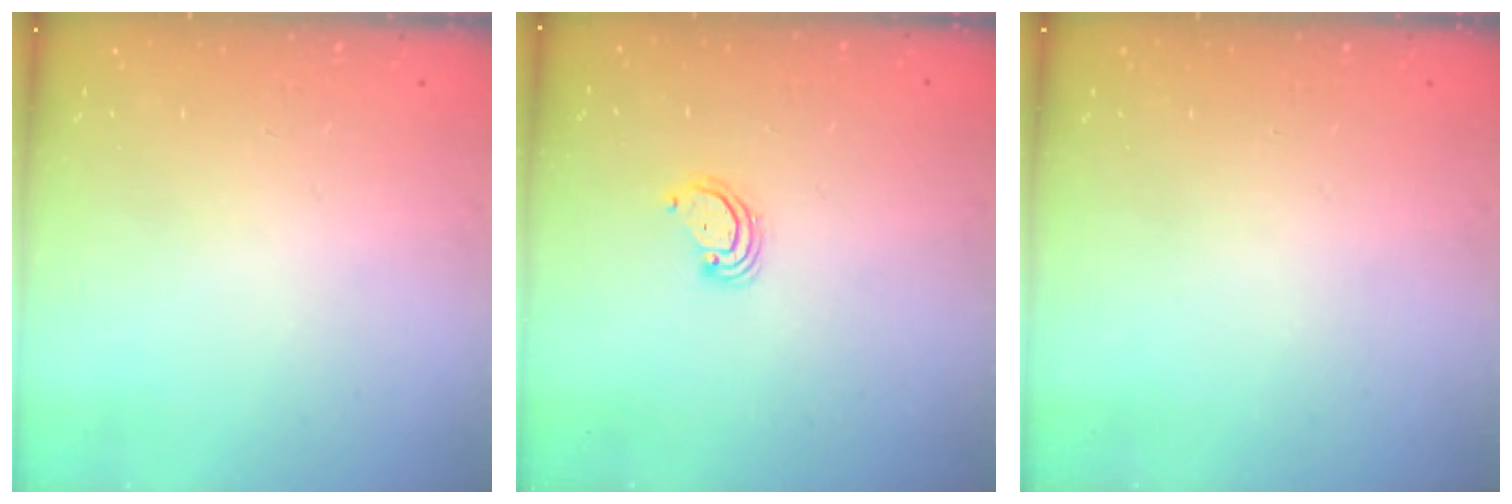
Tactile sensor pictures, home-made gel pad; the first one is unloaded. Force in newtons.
{"total": 3.1, "press": 3.0, "slide": 0.3}
{"total": 0.0}